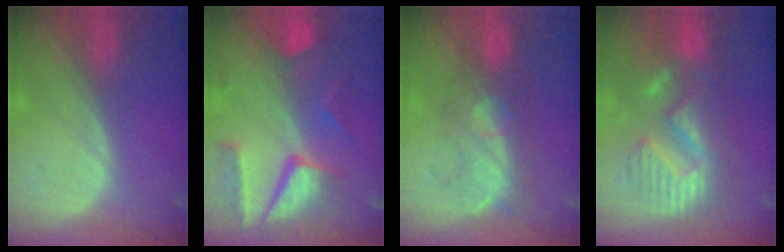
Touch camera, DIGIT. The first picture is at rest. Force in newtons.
{"total": 10.3, "press": 8.6, "slide": 5.6}
{"total": 8.1, "press": 7.7, "slide": 2.5}
{"total": 11.0, "press": 11.0, "slide": 1.0}